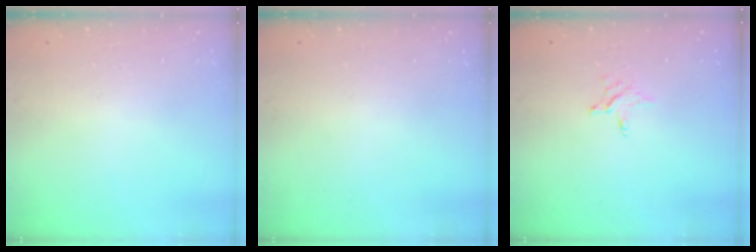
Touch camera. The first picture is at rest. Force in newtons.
{"total": 0.0}
{"total": 3.0, "press": 3.0, "slide": 0.3}